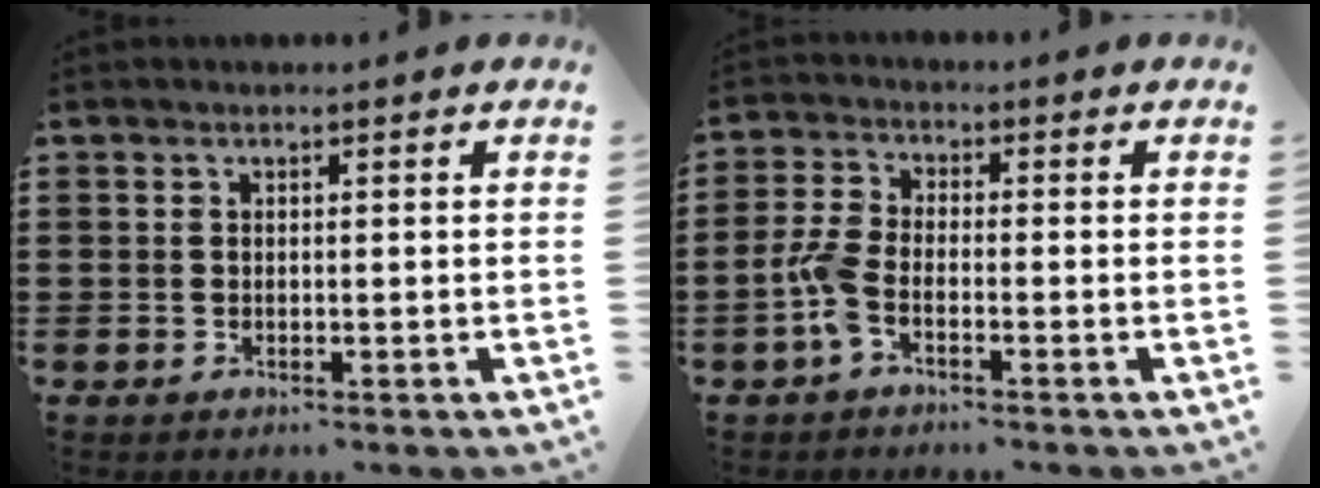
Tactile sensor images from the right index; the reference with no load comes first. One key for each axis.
{"total": 4.2, "fx": -1.8, "fy": 1.6, "fz": 3.4, "tx": -0.087, "ty": -0.003, "tz": -0.039}